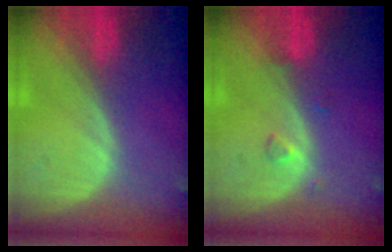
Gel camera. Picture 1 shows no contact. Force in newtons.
{"total": 1.5, "press": 1.5, "slide": 0.1}